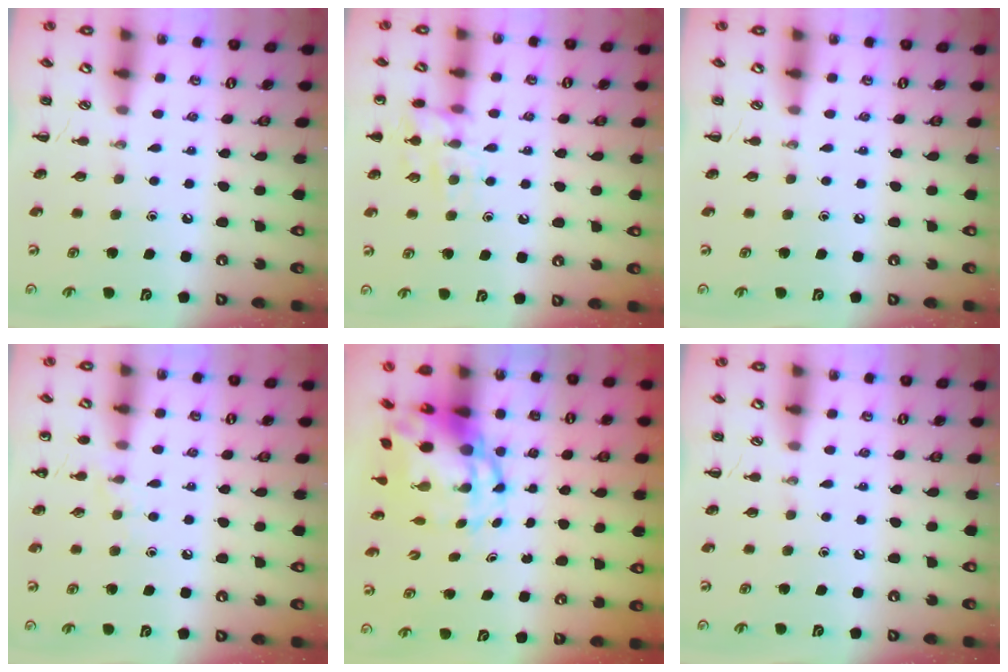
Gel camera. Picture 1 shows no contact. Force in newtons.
{"total": 12.1, "press": 12.0, "slide": 1.0}
{"total": 0.0}
{"total": 5.4, "press": 5.1, "slide": 1.9}
{"total": 8.1, "press": 7.8, "slide": 2.0}
{"total": 0.0}